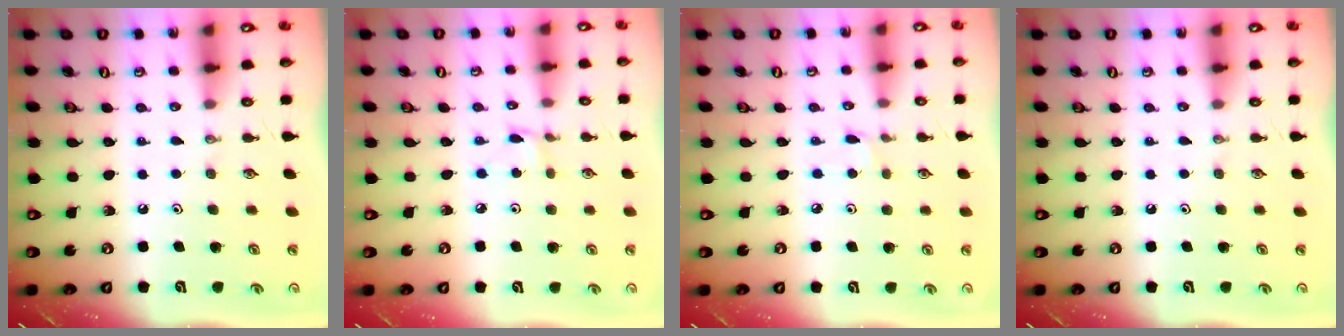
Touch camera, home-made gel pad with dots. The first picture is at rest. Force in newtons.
{"total": 1.7, "press": 1.7, "slide": 0.1}
{"total": 2.3, "press": 2.3, "slide": 0.3}
{"total": 0.0}